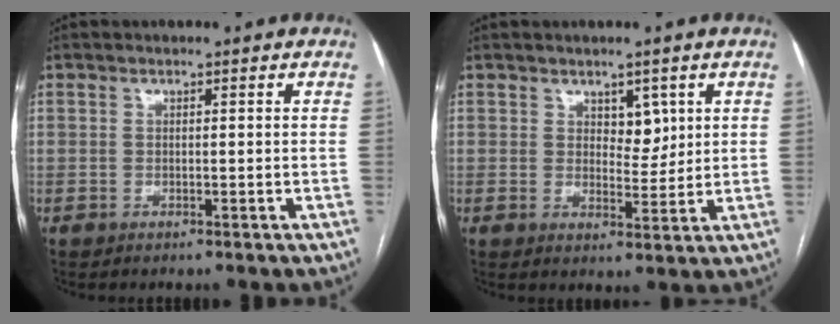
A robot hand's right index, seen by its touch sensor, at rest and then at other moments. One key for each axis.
{"total": 3.8, "fx": 1.7, "fy": 2.1, "fz": 2.6, "tx": -0.033, "ty": -0.003, "tz": 0.029}